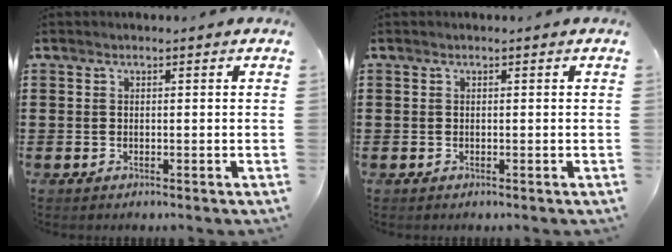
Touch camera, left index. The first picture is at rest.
{"total": 0.0}